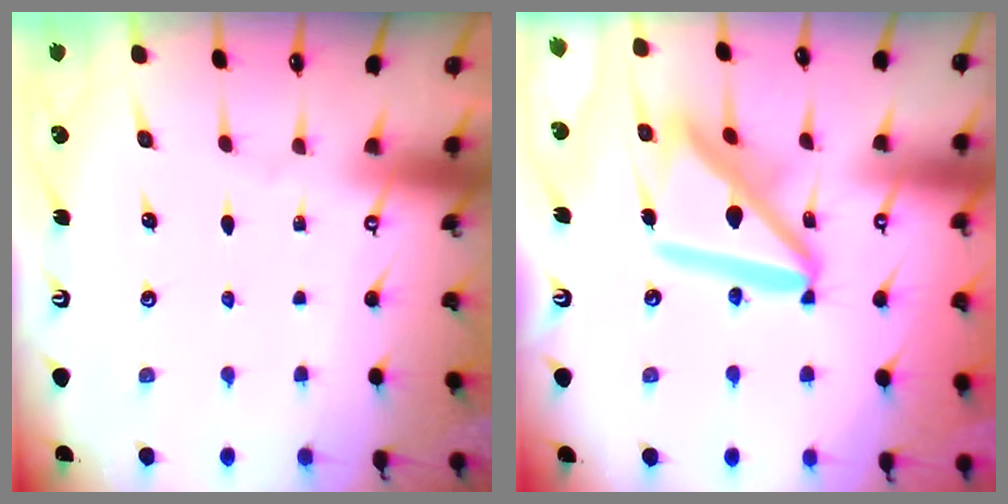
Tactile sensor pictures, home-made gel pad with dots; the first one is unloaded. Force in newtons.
{"total": 17.3, "press": 17.2, "slide": 2.1}